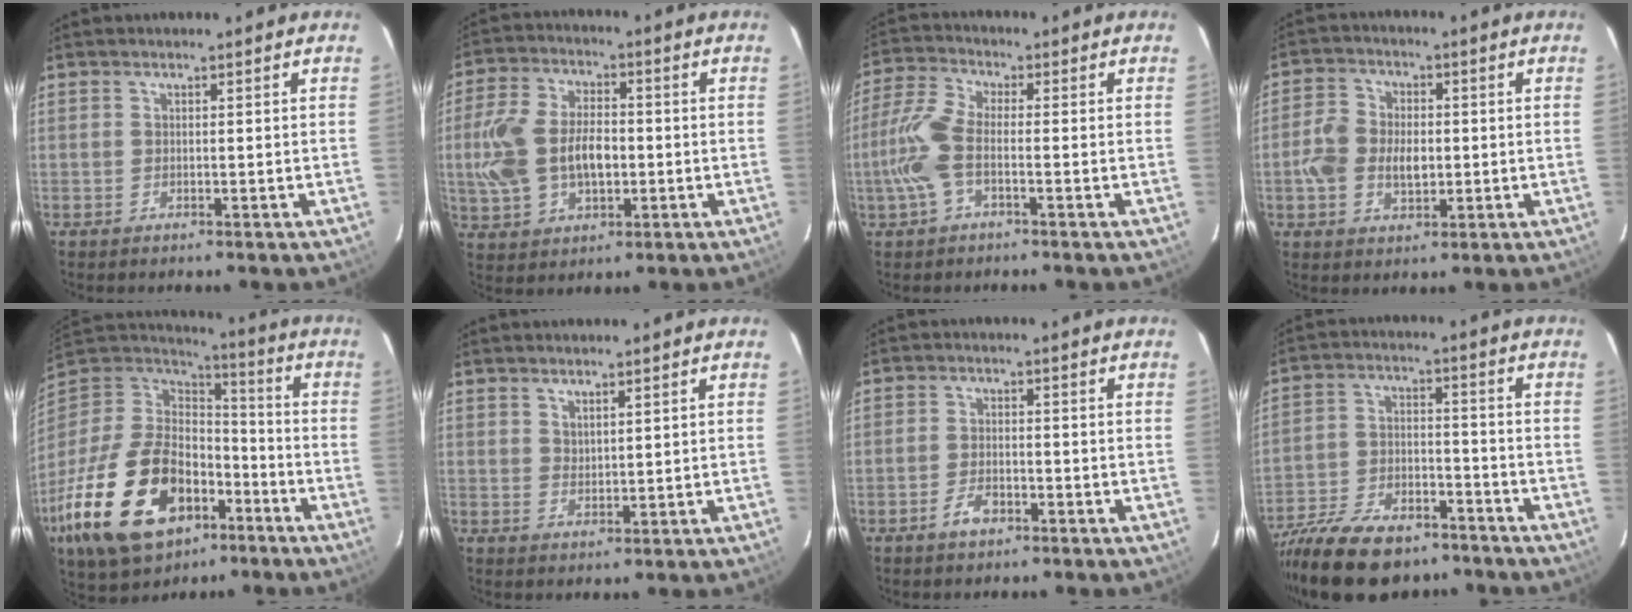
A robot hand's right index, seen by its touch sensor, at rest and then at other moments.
{"total": 13.1, "force": [-0.9, 8.4, 10.1], "torque": [-0.215, 0.013, -0.010]}
{"total": 7.5, "force": [-2.0, 2.5, 6.8], "torque": [-0.161, 0.009, -0.042]}
{"total": 7.4, "force": [-0.9, 5.3, 5.0], "torque": [-0.104, 0.015, -0.015]}
{"total": 29.7, "force": [-14.0, 17.8, 19.1], "torque": [-0.412, -0.021, -0.225]}
{"total": 2.1, "force": [1.7, 0.7, 0.9], "torque": [-0.014, -0.001, 0.031]}
{"total": 3.5, "force": [-2.2, 1.8, 2.1], "torque": [-0.048, 0.002, -0.040]}
{"total": 20.6, "force": [-15.8, 8.8, 9.8], "torque": [-0.217, -0.012, -0.252]}